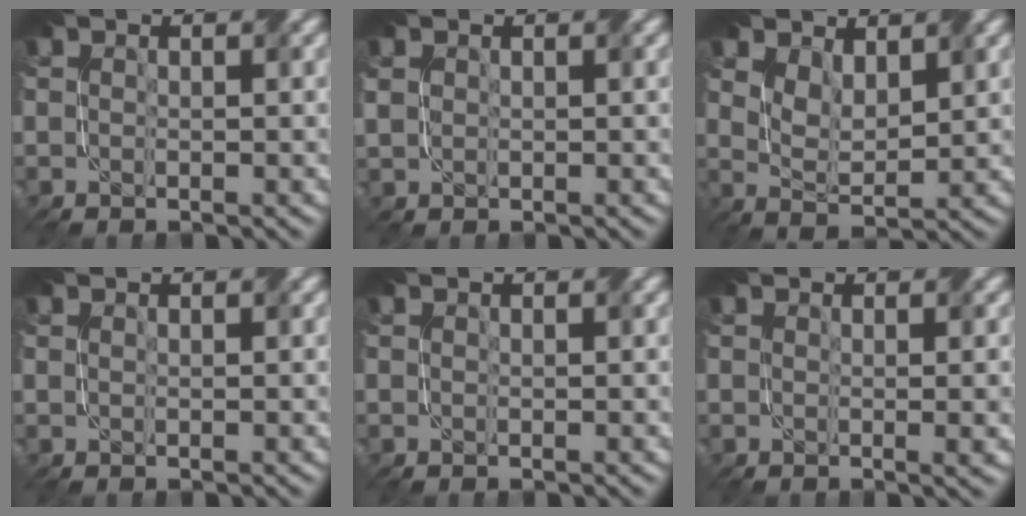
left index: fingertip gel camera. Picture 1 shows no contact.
{"total": 1.0, "force": [0.7, 0.8, -0.2], "torque": [-0.005, 0.002, 0.017]}
{"total": 3.3, "force": [2.0, 1.9, 1.8], "torque": [-0.047, -0.005, 0.037]}
{"total": 0.0}
{"total": 0.0}
{"total": 2.7, "force": [0.0, 1.1, 2.5], "torque": [-0.019, 0.001, 0.001]}